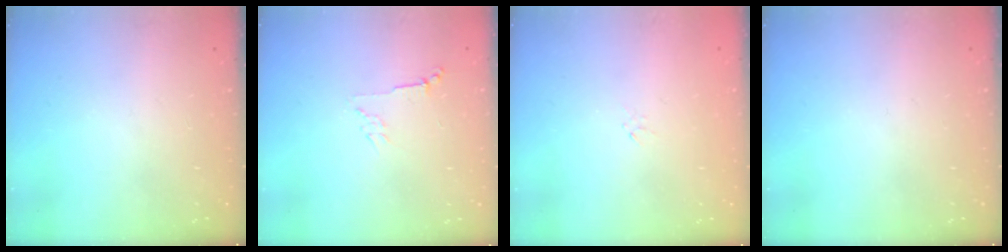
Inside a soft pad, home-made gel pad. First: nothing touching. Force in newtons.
{"total": 4.0, "press": 4.0, "slide": 0.6}
{"total": 0.0}
{"total": 0.0}